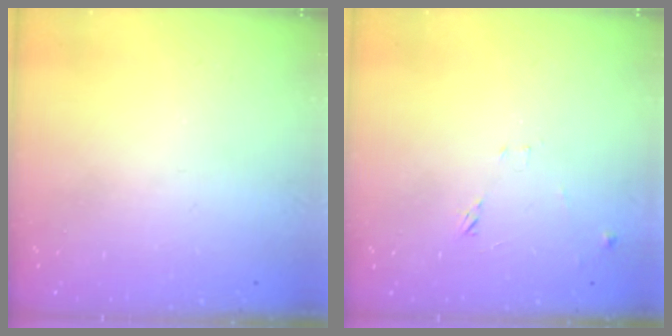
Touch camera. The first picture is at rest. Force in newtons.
{"total": 9.4, "press": 9.4, "slide": 0.6}